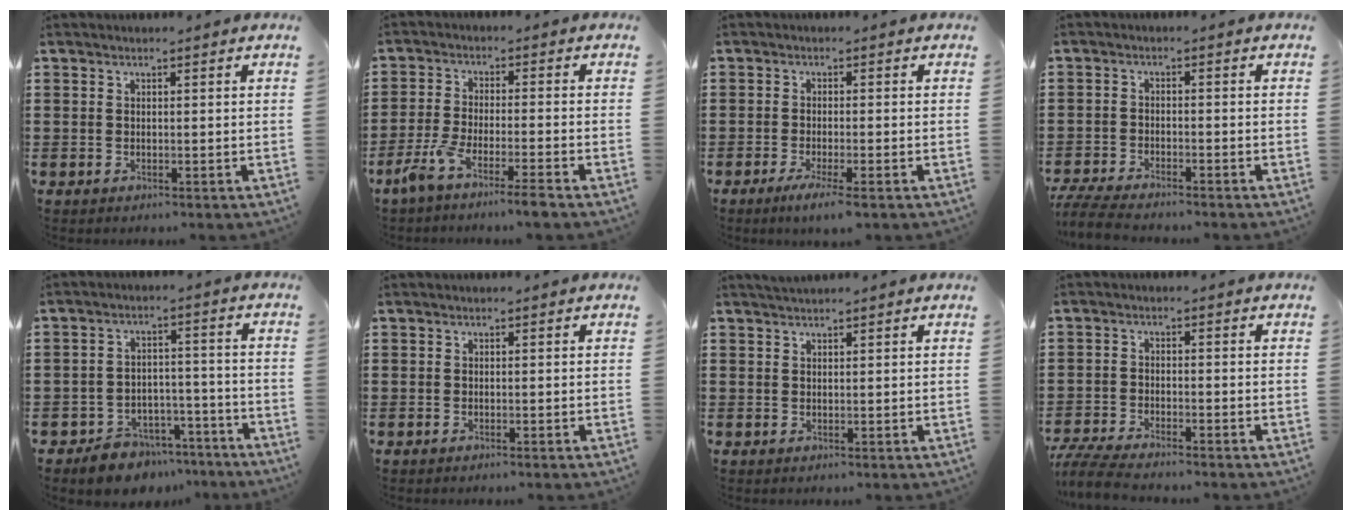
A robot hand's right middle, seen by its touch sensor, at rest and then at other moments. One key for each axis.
{"total": 5.7, "fx": -4.6, "fy": -0.3, "fz": 3.3, "tx": -0.073, "ty": -0.017, "tz": -0.090}
{"total": 2.9, "fx": -1.9, "fy": -0.2, "fz": 2.2, "tx": -0.044, "ty": -0.008, "tz": -0.034}
{"total": 4.5, "fx": -4.3, "fy": 0.3, "fz": 1.2, "tx": -0.040, "ty": -0.009, "tz": -0.089}
{"total": 6.2, "fx": -5.8, "fy": 2.0, "fz": 0.4, "tx": -0.005, "ty": 0.027, "tz": -0.114}
{"total": 0.0}
{"total": 1.3, "fx": 1.1, "fy": -0.1, "fz": 0.5, "tx": -0.012, "ty": 0.000, "tz": 0.021}
{"total": 5.1, "fx": -4.8, "fy": 0.3, "fz": 1.5, "tx": -0.044, "ty": -0.008, "tz": -0.098}